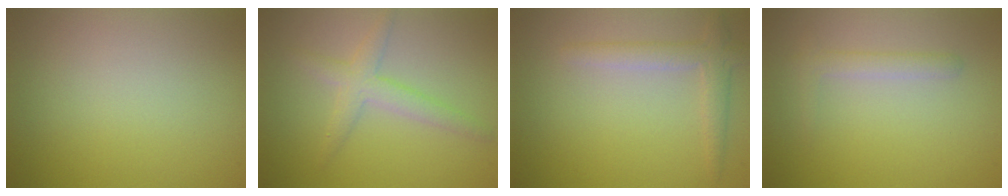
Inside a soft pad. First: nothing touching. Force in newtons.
{"total": 2.6, "press": 2.6, "slide": 0.2}
{"total": 2.5, "press": 2.5, "slide": 0.3}
{"total": 0.9, "press": 0.9, "slide": 0.1}